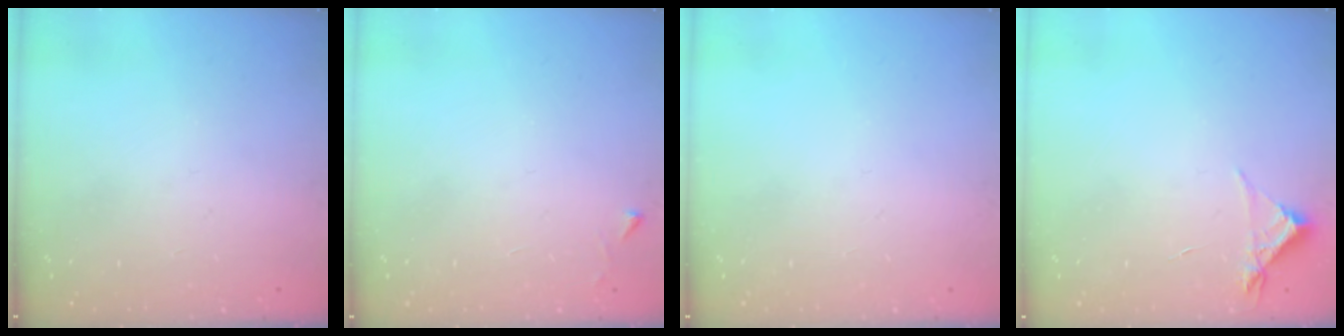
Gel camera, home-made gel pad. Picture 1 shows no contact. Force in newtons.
{"total": 2.3, "press": 2.3, "slide": 0.4}
{"total": 0.0}
{"total": 3.0, "press": 3.0, "slide": 0.3}